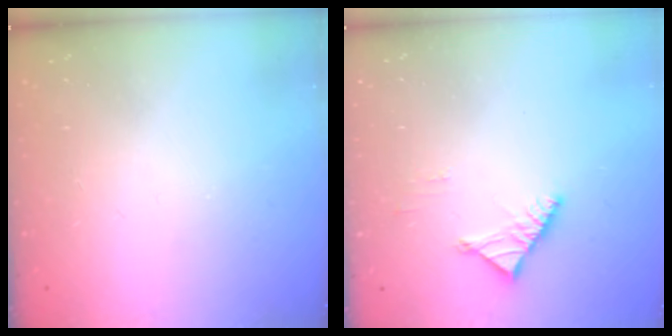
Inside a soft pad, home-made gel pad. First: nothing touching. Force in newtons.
{"total": 3.4, "press": 3.3, "slide": 0.8}